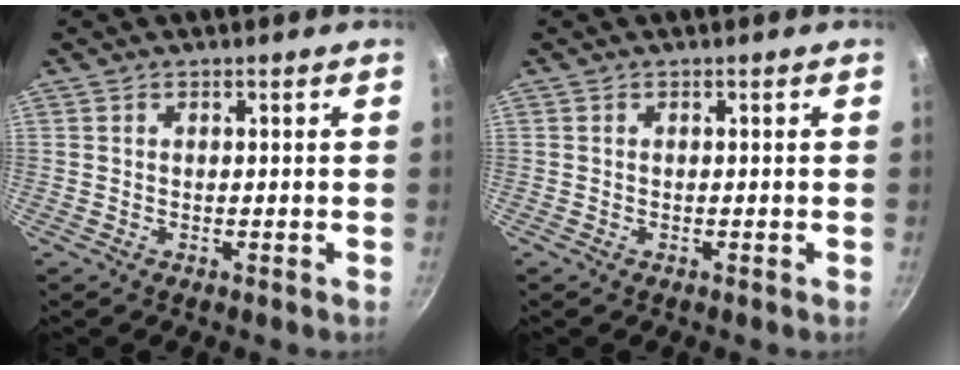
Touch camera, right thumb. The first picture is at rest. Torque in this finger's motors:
{"motor_torque": [0.30, -0.02, -0.04, 0.00, 0.00]}